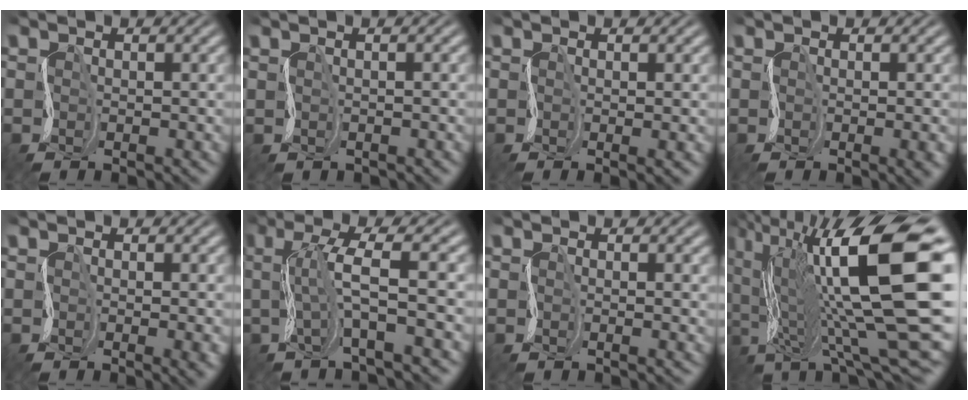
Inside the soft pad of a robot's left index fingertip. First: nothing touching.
{"total": 1.2, "force": [1.0, 0.5, 0.6], "torque": [-0.004, 0.010, 0.004]}
{"total": 2.5, "force": [0.1, 0.9, 2.3], "torque": [-0.019, 0.004, 0.004]}
{"total": 3.8, "force": [-0.2, 1.6, 3.5], "torque": [-0.020, 0.000, 0.001]}
{"total": 4.3, "force": [0.0, 1.8, 4.0], "torque": [-0.027, 0.000, 0.004]}
{"total": 4.9, "force": [0.8, 0.7, 4.7], "torque": [-0.076, 0.012, 0.010]}
{"total": 1.5, "force": [0.6, 0.7, 1.2], "torque": [-0.002, 0.009, 0.008]}
{"total": 16.0, "force": [2.6, 4.7, 15.1], "torque": [-0.266, 0.025, 0.051]}